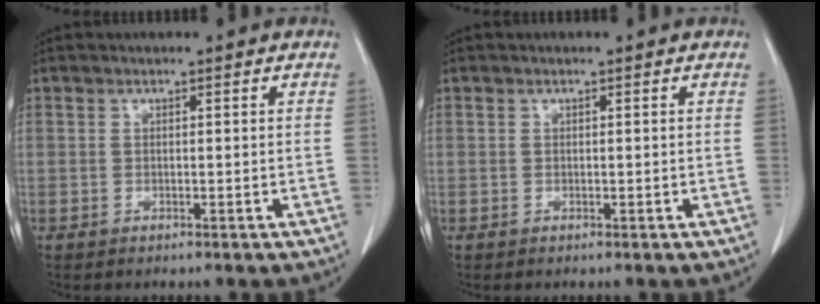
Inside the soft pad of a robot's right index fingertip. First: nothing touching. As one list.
[{"total": 0.0}]